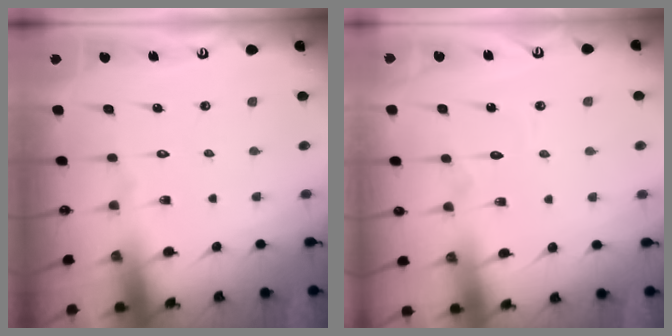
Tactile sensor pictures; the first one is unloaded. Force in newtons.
{"total": 4.1, "press": 4.0, "slide": 0.3}